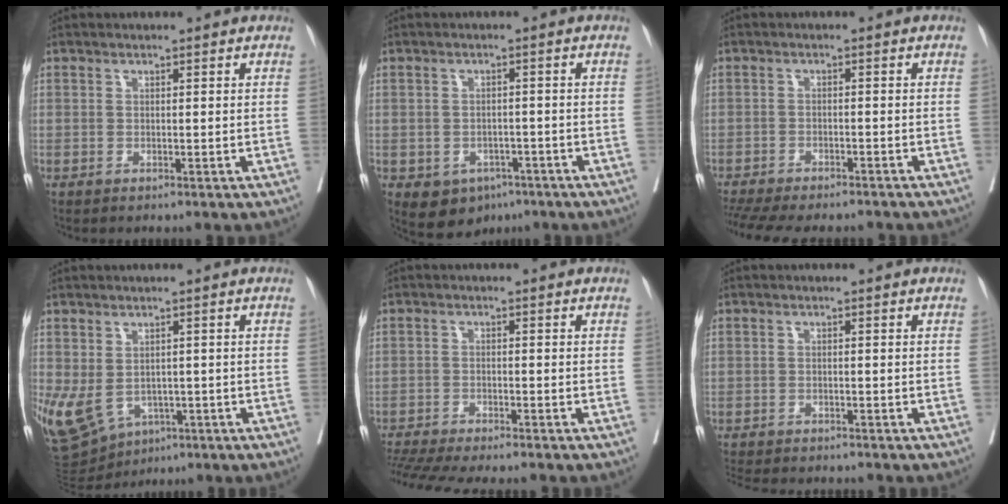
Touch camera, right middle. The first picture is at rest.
{"total": 5.9, "force": [-3.3, 4.3, 2.3], "torque": [-0.033, 0.001, -0.037]}
{"total": 15.0, "force": [-13.2, 3.3, 6.4], "torque": [-0.149, -0.019, -0.179]}
{"total": 13.3, "force": [-5.0, 9.6, 7.8], "torque": [-0.189, -0.007, -0.063]}
{"total": 13.4, "force": [-11.9, 0.8, 6.1], "torque": [-0.103, -0.016, -0.178]}
{"total": 10.1, "force": [-9.2, 1.8, 3.9], "torque": [-0.066, -0.014, -0.124]}